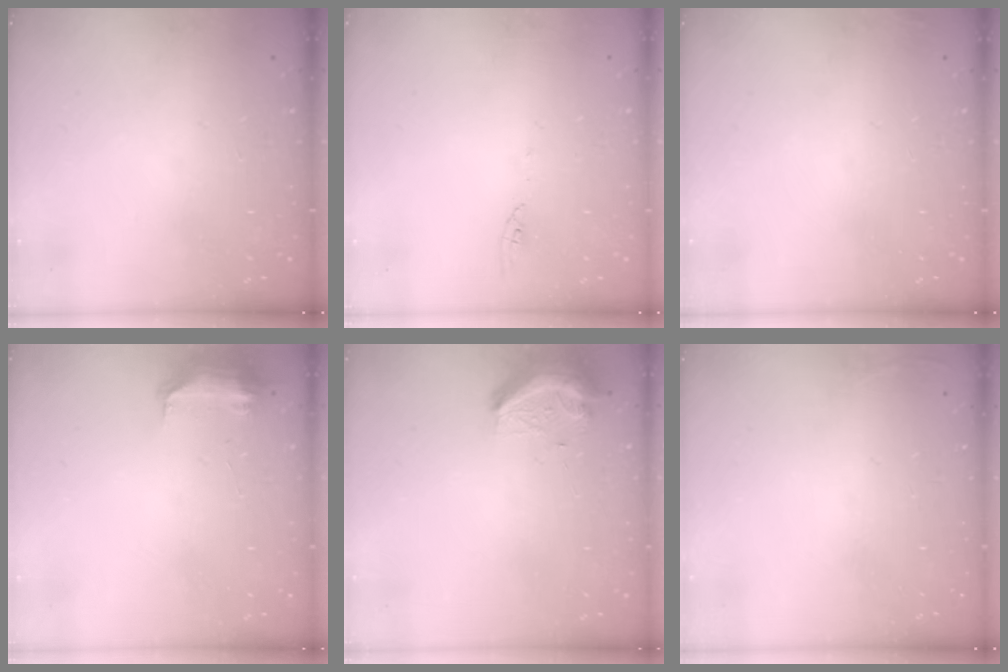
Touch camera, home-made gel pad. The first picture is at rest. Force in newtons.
{"total": 3.8, "press": 3.7, "slide": 0.4}
{"total": 2.3, "press": 2.2, "slide": 0.8}
{"total": 8.5, "press": 8.4, "slide": 0.9}
{"total": 10.1, "press": 10.1, "slide": 0.9}
{"total": 2.7, "press": 2.6, "slide": 1.0}